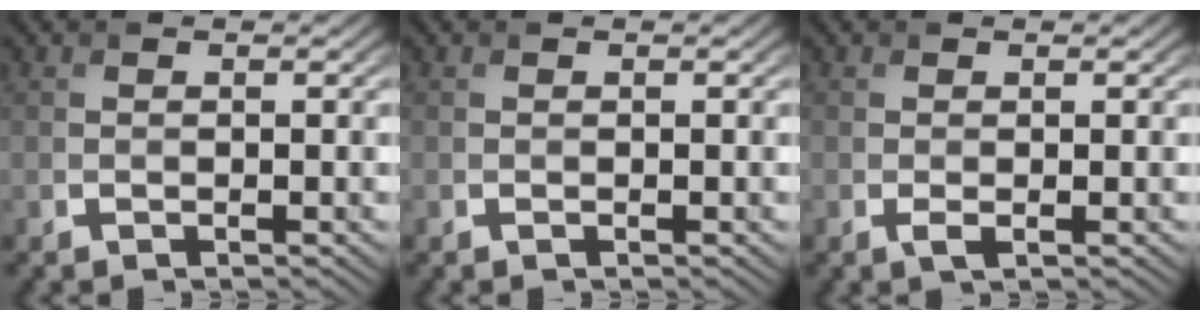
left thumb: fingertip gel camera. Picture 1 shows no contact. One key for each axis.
{"total": 0.0}
{"total": 0.9, "fx": -0.1, "fy": 0.2, "fz": 0.8, "tx": -0.020, "ty": -0.004, "tz": -0.002}